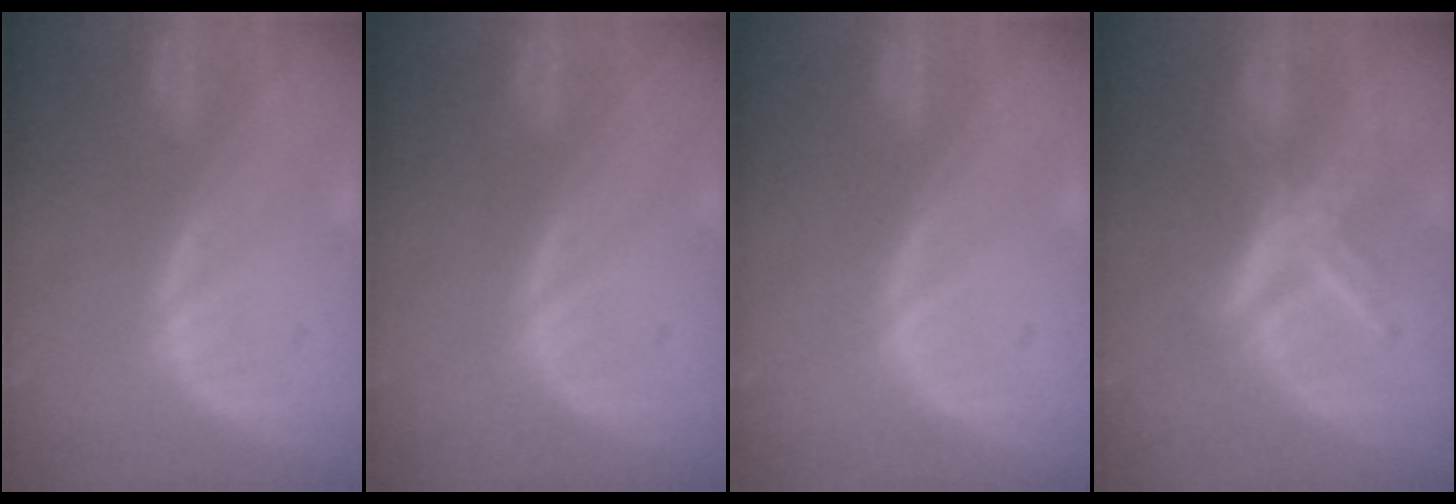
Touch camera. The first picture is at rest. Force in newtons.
{"total": 0.0}
{"total": 0.6, "press": 0.2, "slide": 0.5}
{"total": 6.4, "press": 6.4, "slide": 0.3}